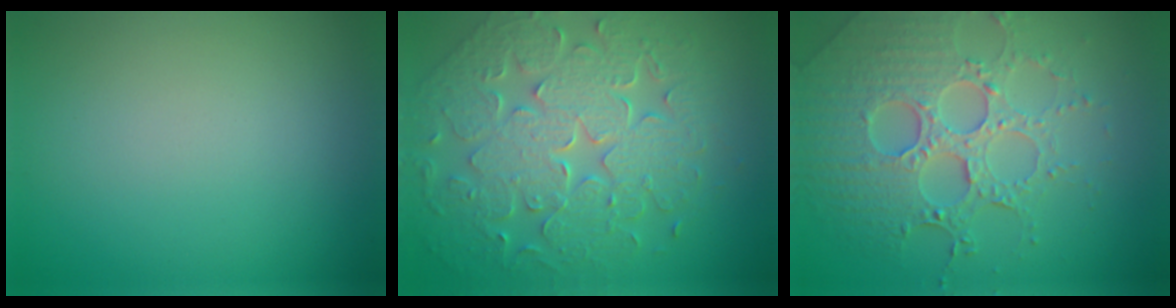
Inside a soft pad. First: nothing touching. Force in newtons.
{"total": 9.6, "press": 6.9, "slide": 6.6}
{"total": 6.9, "press": 5.3, "slide": 4.5}